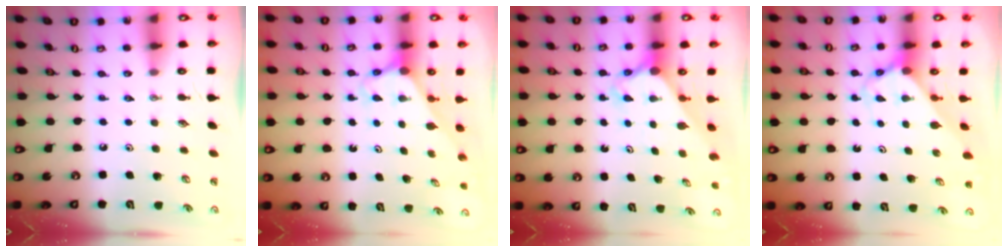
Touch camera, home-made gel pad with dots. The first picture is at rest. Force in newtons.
{"total": 2.7, "press": 2.7, "slide": 0.1}
{"total": 2.7, "press": 2.7, "slide": 0.0}
{"total": 2.7, "press": 2.7, "slide": 0.2}